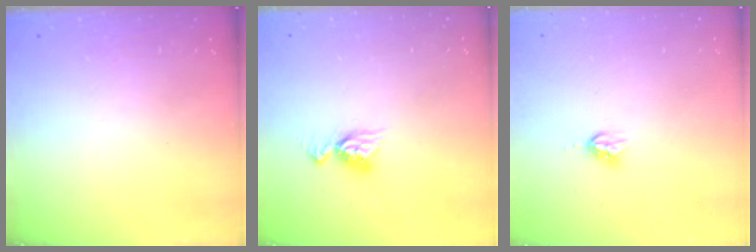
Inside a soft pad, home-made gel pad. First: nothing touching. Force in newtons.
{"total": 8.4, "press": 8.4, "slide": 0.6}
{"total": 4.4, "press": 4.4, "slide": 0.1}